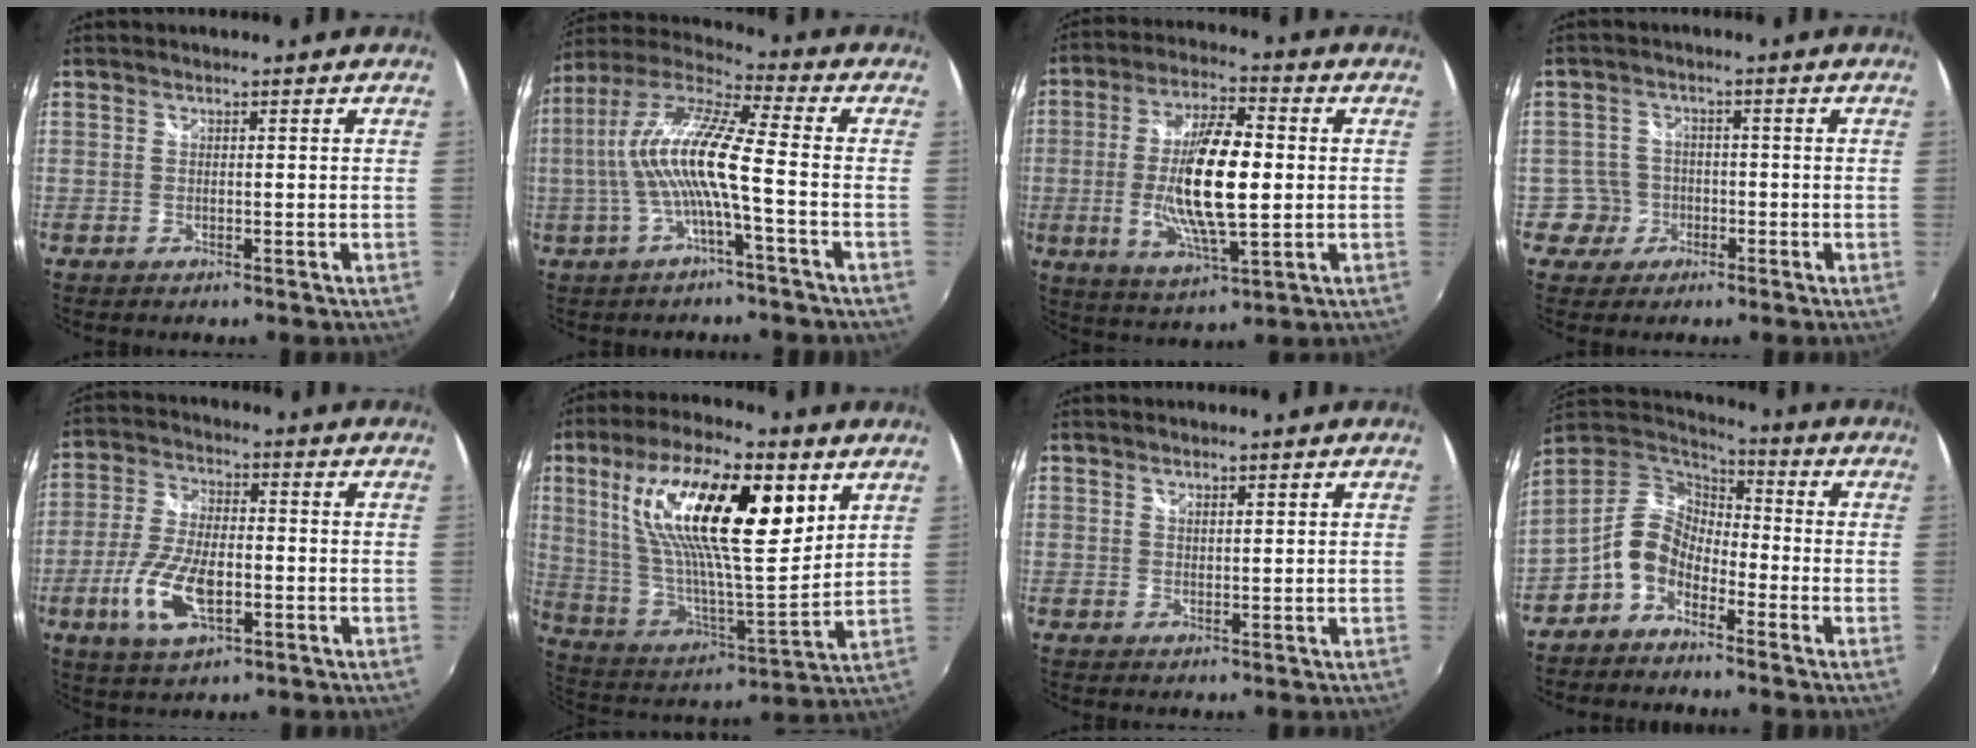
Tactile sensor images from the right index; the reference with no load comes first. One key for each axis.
{"total": 13.2, "fx": -2.1, "fy": 1.0, "fz": 13.0, "tx": -0.241, "ty": 0.006, "tz": -0.040}
{"total": 15.0, "fx": -0.7, "fy": 4.5, "fz": 14.3, "tx": -0.276, "ty": -0.003, "tz": -0.009}
{"total": 4.6, "fx": -1.7, "fy": 4.3, "fz": -0.2, "tx": 0.002, "ty": 0.020, "tz": -0.030}
{"total": 11.7, "fx": -3.8, "fy": 5.2, "fz": 9.9, "tx": -0.208, "ty": -0.007, "tz": -0.069}
{"total": 26.0, "fx": 10.8, "fy": 8.2, "fz": 22.2, "tx": -0.400, "ty": 0.020, "tz": 0.192}
{"total": 1.3, "fx": 1.1, "fy": 0.5, "fz": 0.4, "tx": -0.004, "ty": 0.000, "tz": 0.018}
{"total": 10.1, "fx": -5.3, "fy": 6.7, "fz": 5.4, "tx": -0.119, "ty": 0.027, "tz": -0.112}